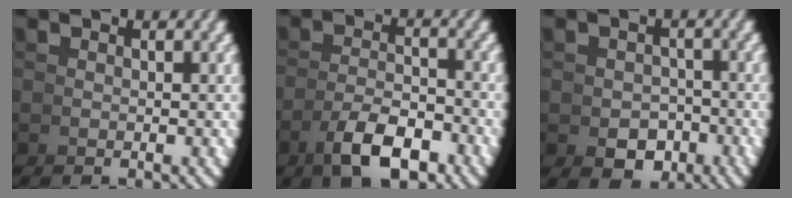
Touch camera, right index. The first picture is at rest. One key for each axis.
{"total": 5.0, "fx": -2.7, "fy": 1.7, "fz": 3.8, "tx": -0.048, "ty": -0.009, "tz": -0.037}
{"total": 3.2, "fx": -1.5, "fy": 2.5, "fz": 1.3, "tx": -0.002, "ty": -0.012, "tz": -0.018}